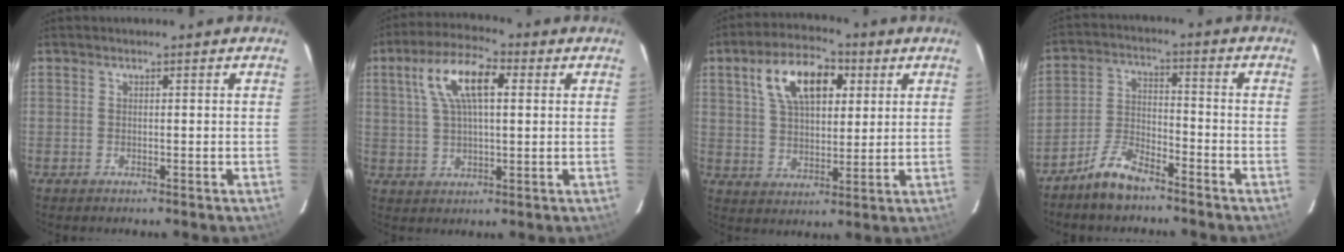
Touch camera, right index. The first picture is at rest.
{"total": 11.0, "force": [3.5, 4.3, 9.5], "torque": [-0.184, 0.026, 0.063]}
{"total": 13.2, "force": [5.3, 6.9, 10.0], "torque": [-0.180, 0.033, 0.092]}
{"total": 7.4, "force": [-6.1, 2.3, 3.5], "torque": [-0.086, 0.012, -0.119]}